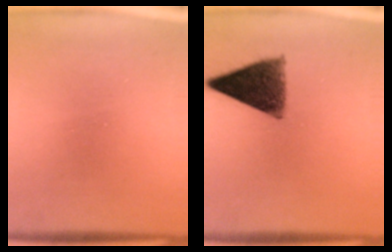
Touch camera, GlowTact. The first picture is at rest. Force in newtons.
{"total": 10.1}